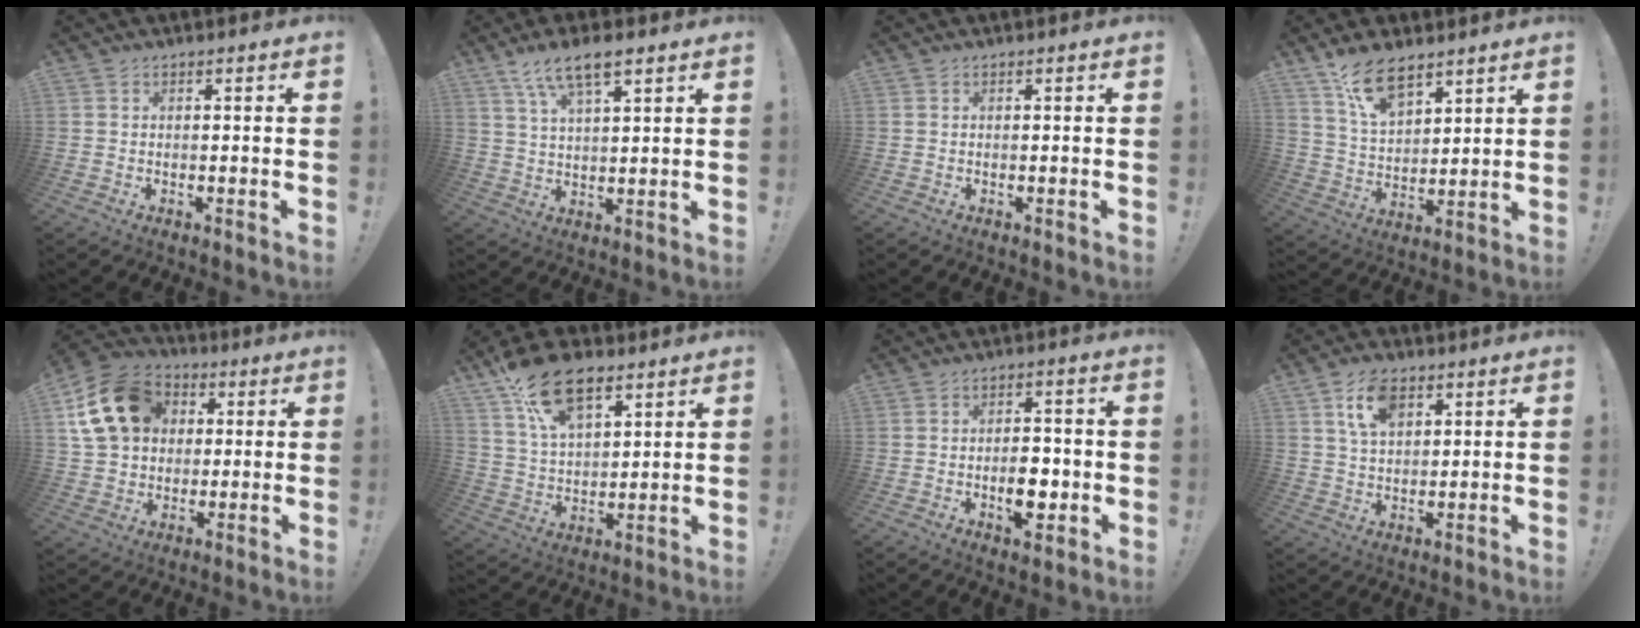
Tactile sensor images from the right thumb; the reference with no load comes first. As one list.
[{"total": 9.6, "force": [6.1, 3.3, 6.6], "torque": [-0.110, -0.021, 0.111]}, {"total": 0.0}, {"total": 12.3, "force": [8.9, 5.8, 6.2], "torque": [-0.107, -0.051, 0.167]}, {"total": 17.3, "force": [5.3, 13.5, 9.5], "torque": [-0.151, -0.006, 0.107]}, {"total": 17.1, "force": [10.9, 8.9, 9.7], "torque": [-0.170, -0.055, 0.200]}, {"total": 7.7, "force": [-2.1, 4.4, 6.0], "torque": [-0.085, 0.011, -0.033]}, {"total": 9.2, "force": [4.8, 5.4, 5.7], "torque": [-0.092, -0.006, 0.088]}]